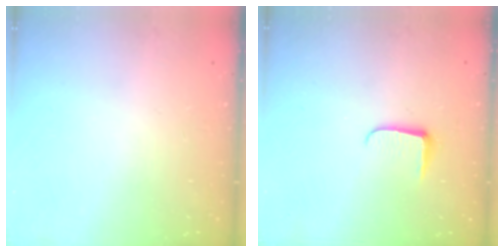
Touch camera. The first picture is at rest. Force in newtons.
{"total": 6.2, "press": 6.1, "slide": 0.8}